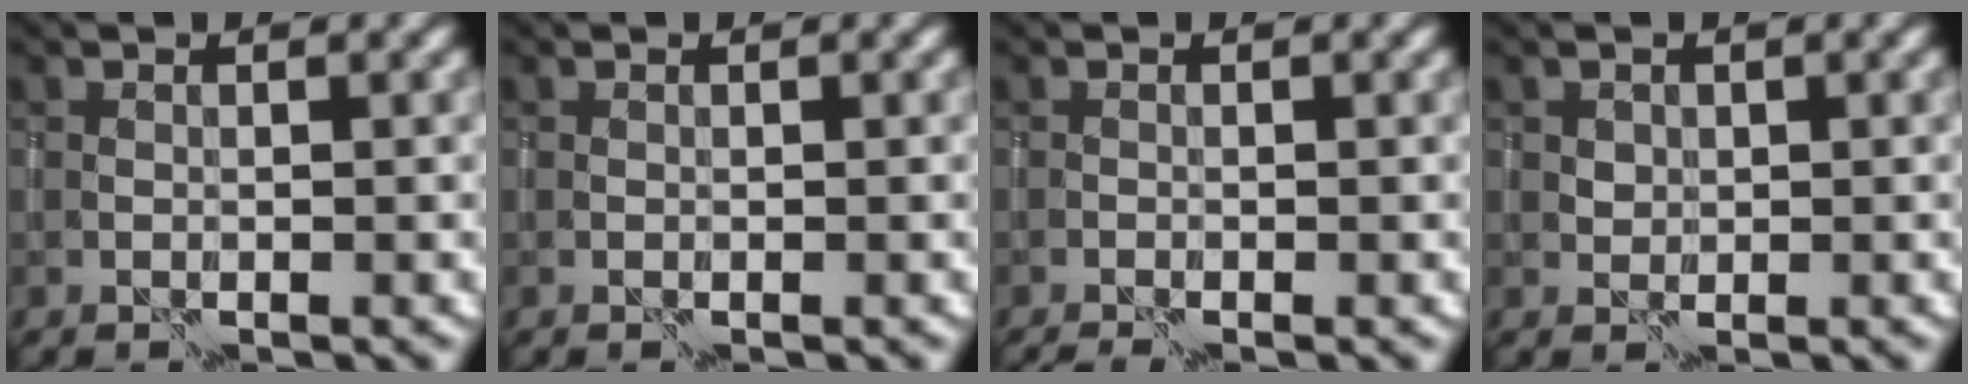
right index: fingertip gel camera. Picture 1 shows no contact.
{"total": 0.0}
{"total": 1.6, "force": [-1.0, 0.4, 1.2], "torque": [-0.018, 0.000, -0.014]}
{"total": 0.9, "force": [0.5, 0.8, -0.3], "torque": [0.007, 0.003, 0.010]}